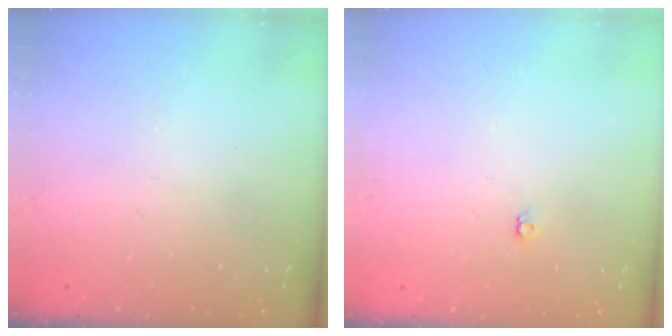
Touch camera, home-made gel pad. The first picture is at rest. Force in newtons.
{"total": 3.6, "press": 3.5, "slide": 0.6}